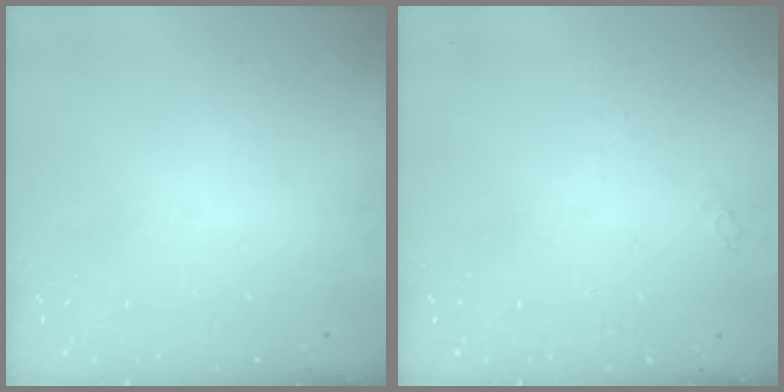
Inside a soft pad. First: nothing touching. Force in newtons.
{"total": 11.4, "press": 3.1, "slide": 11.0}